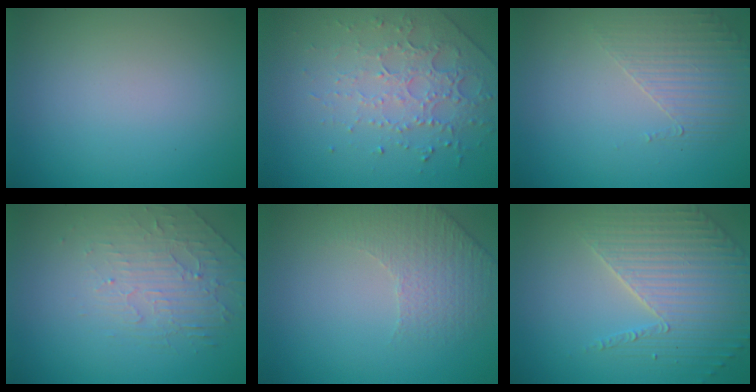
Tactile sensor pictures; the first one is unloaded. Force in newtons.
{"total": 4.6, "press": 3.1, "slide": 3.4}
{"total": 1.8, "press": 1.2, "slide": 1.3}
{"total": 2.2, "press": 1.5, "slide": 1.7}
{"total": 1.9, "press": 1.6, "slide": 1.0}
{"total": 3.9, "press": 3.9, "slide": 0.3}